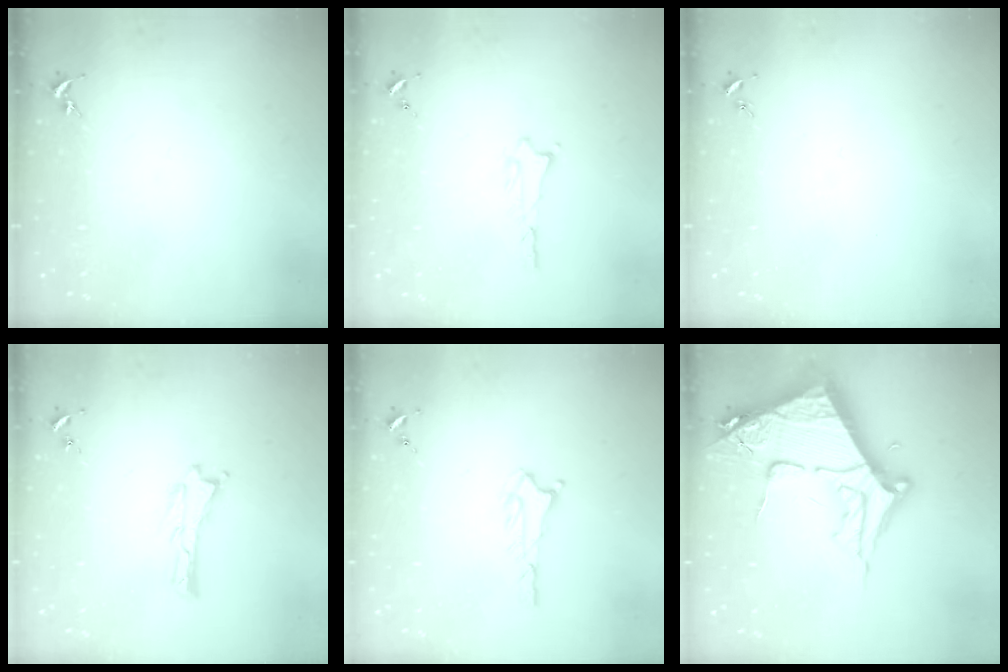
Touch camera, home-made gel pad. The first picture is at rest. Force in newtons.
{"total": 0.9, "press": 0.9, "slide": 0.2}
{"total": 0.0}
{"total": 0.0}
{"total": 1.8, "press": 1.8, "slide": 0.2}
{"total": 14.3, "press": 14.2, "slide": 1.4}